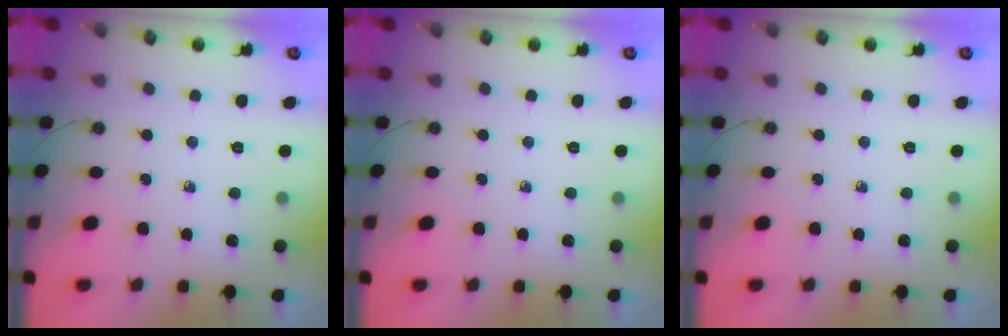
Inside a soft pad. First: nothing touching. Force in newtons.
{"total": 0.0}
{"total": 0.0}